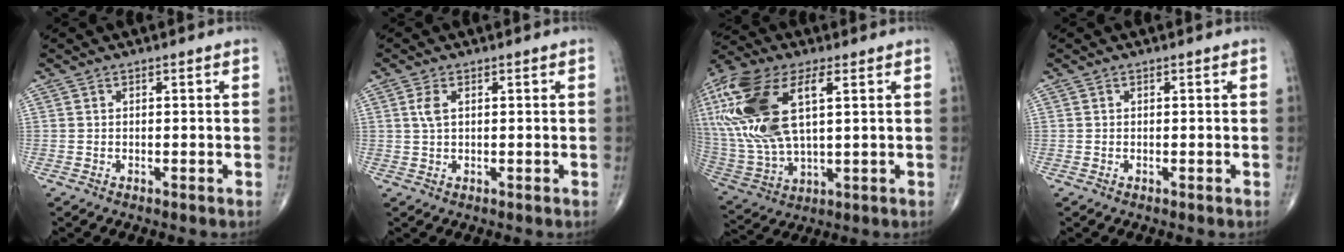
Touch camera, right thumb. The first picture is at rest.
{"total": 2.4, "force": [0.7, 1.1, 2.0], "torque": [-0.049, 0.005, 0.016]}
{"total": 23.8, "force": [6.3, 11.0, 20.2], "torque": [-0.462, -0.001, 0.120]}
{"total": 0.0}